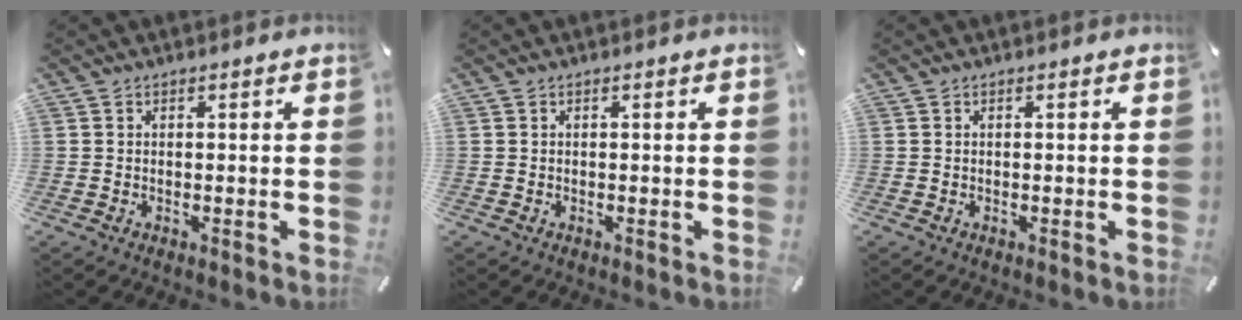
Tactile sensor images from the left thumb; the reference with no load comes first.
{"total": 0.0}
{"total": 0.0}